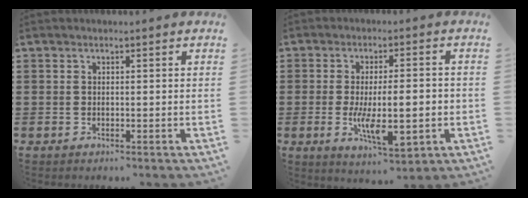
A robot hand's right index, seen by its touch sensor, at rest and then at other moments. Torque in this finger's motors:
{"motor_torque": [2.14, 0.00, 0.48, 0.21]}